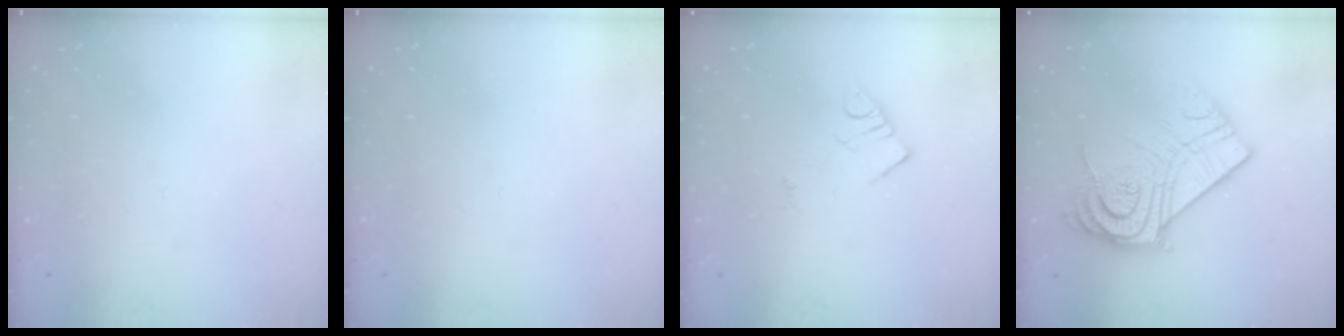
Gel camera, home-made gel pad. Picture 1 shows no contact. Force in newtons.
{"total": 0.0}
{"total": 4.2, "press": 4.1, "slide": 0.6}
{"total": 20.8, "press": 20.7, "slide": 1.6}